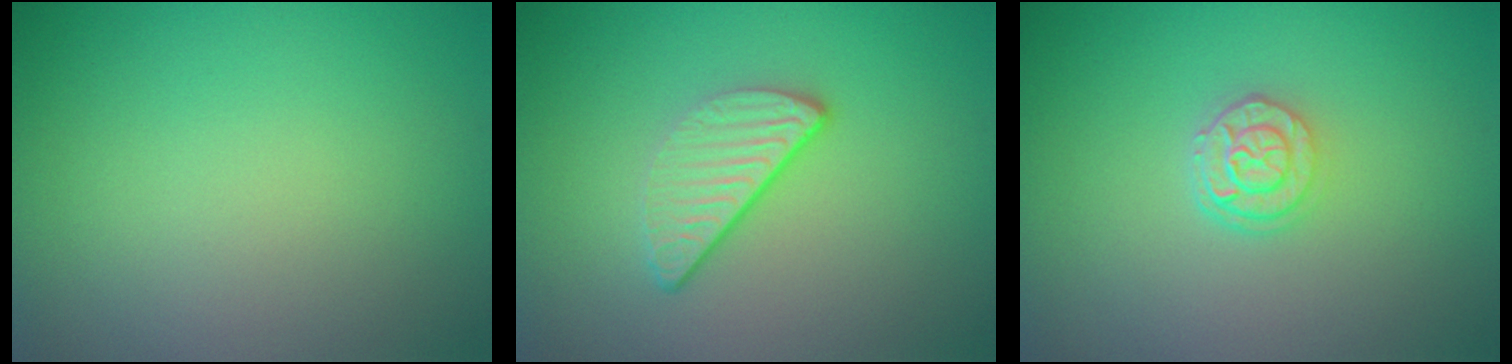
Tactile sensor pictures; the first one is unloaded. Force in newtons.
{"total": 3.0, "press": 2.3, "slide": 1.9}
{"total": 2.7, "press": 2.1, "slide": 1.7}